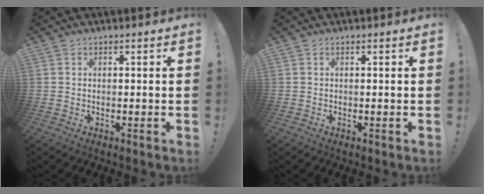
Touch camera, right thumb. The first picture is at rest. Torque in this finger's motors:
{"motor_torque": [0.00, 0.00, 0.00, 0.00, 0.06]}